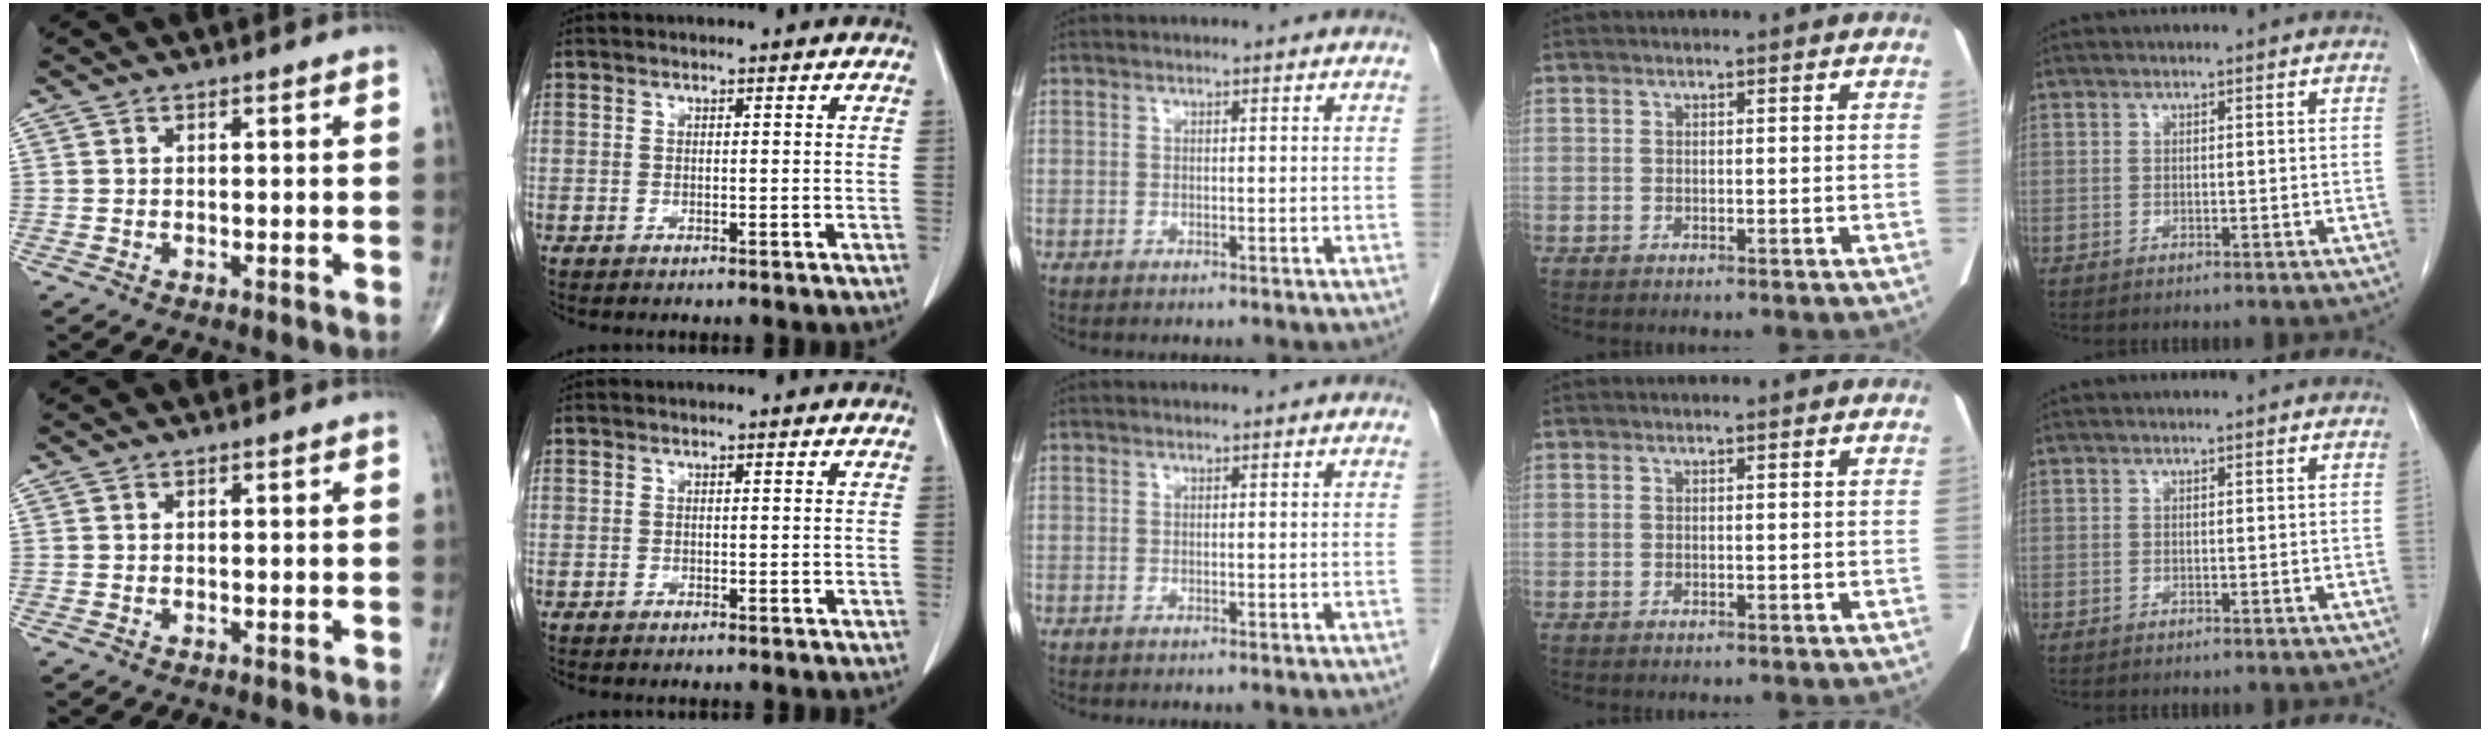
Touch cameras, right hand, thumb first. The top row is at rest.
{}